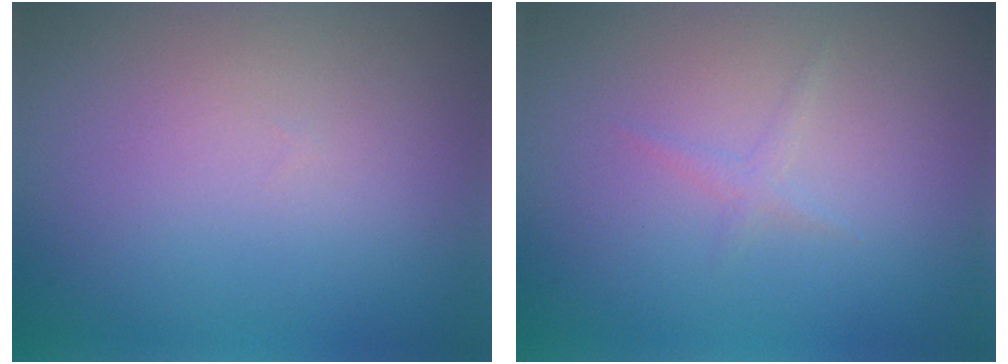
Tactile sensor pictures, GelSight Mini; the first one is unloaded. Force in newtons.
{"total": 0.8, "press": 0.8, "slide": 0.0}